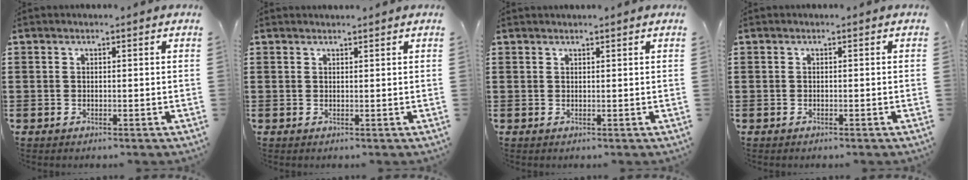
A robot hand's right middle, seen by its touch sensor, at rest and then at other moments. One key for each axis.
{"total": 0.5, "fx": 0.5, "fy": 0.0, "fz": 0.0, "tx": -0.001, "ty": 0.000, "tz": 0.011}
{"total": 0.6, "fx": 0.6, "fy": 0.0, "fz": 0.1, "tx": -0.003, "ty": -0.001, "tz": 0.013}
{"total": 0.0}